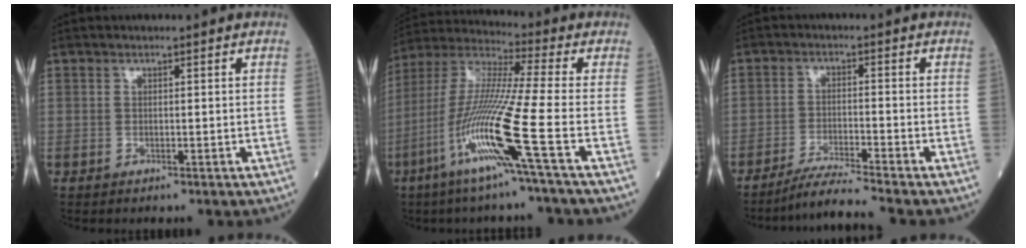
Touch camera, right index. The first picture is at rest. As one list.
[{"total": 15.4, "force": [-6.4, -1.8, 13.9], "torque": [-0.293, -0.022, -0.131]}, {"total": 5.8, "force": [-5.0, -2.0, 2.2], "torque": [-0.041, -0.025, -0.096]}]